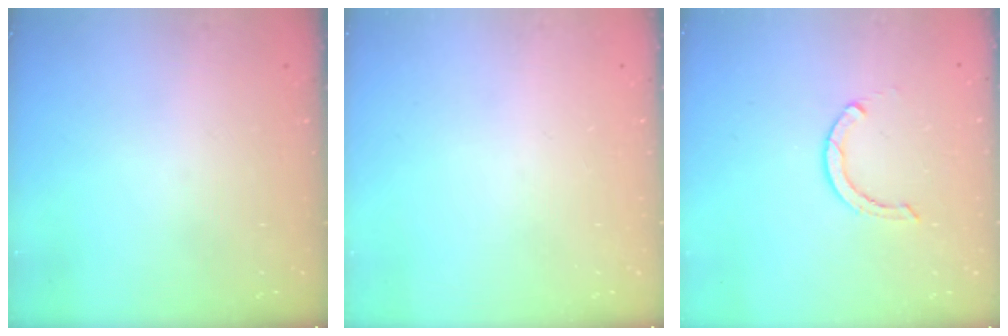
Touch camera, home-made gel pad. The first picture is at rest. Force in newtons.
{"total": 0.0}
{"total": 2.6, "press": 2.6, "slide": 0.1}